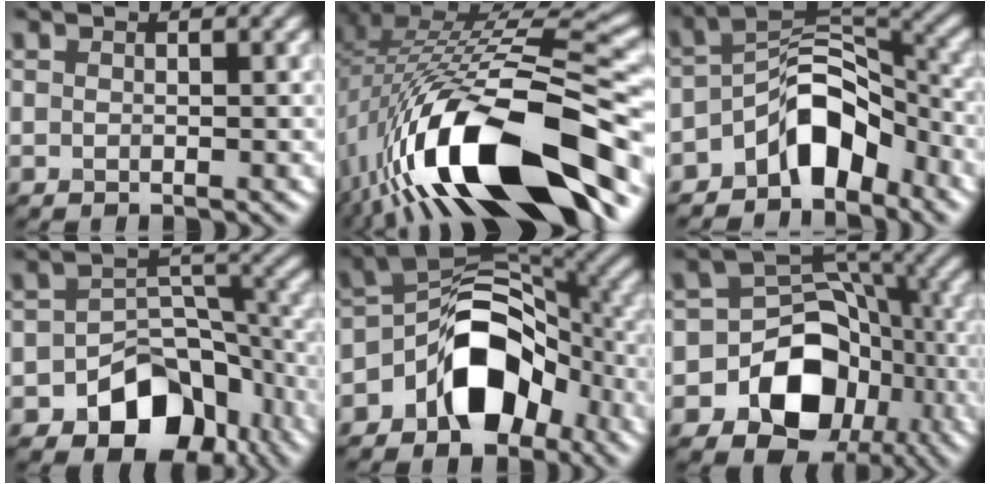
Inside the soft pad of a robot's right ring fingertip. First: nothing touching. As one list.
[{"total": 17.7, "force": [-6.7, 6.9, 14.8], "torque": [-0.266, -0.005, -0.106]}, {"total": 6.6, "force": [-4.0, 3.3, 4.0], "torque": [-0.042, 0.013, -0.081]}, {"total": 9.4, "force": [-5.1, 6.1, 5.0], "torque": [-0.059, -0.007, -0.086]}, {"total": 9.5, "force": [-4.3, 5.8, 6.1], "torque": [-0.080, 0.015, -0.086]}, {"total": 12.4, "force": [-4.8, 10.0, 5.6], "torque": [-0.083, 0.008, -0.100]}]